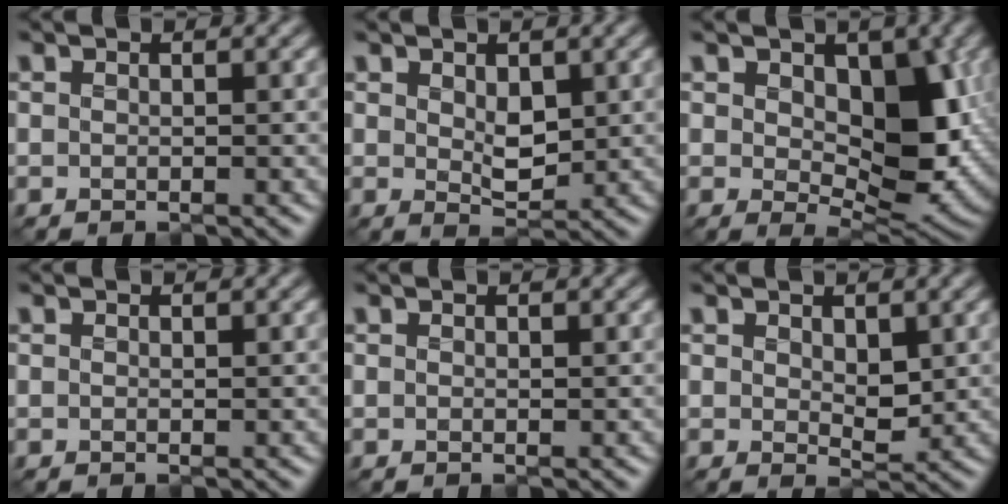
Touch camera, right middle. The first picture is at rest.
{"total": 2.6, "force": [0.5, 1.6, 2.0], "torque": [-0.039, -0.008, 0.010]}
{"total": 7.9, "force": [1.3, 4.6, 6.3], "torque": [-0.100, -0.018, 0.019]}
{"total": 0.0}
{"total": 0.0}
{"total": 2.3, "force": [0.7, 1.3, 1.8], "torque": [-0.033, -0.007, 0.011]}